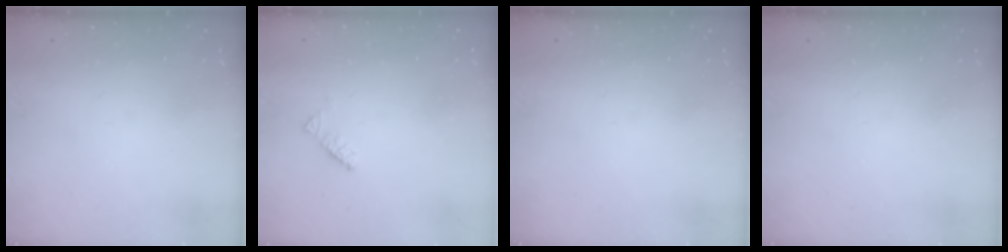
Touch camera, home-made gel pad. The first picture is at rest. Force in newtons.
{"total": 2.9, "press": 2.9, "slide": 0.5}
{"total": 0.0}
{"total": 0.0}